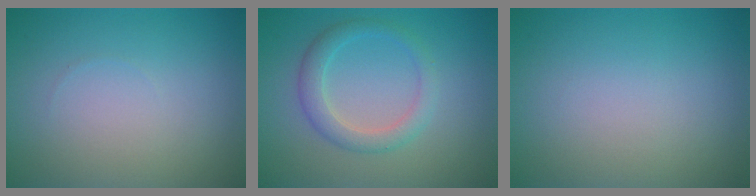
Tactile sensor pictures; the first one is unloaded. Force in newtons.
{"total": 2.7, "press": 2.7, "slide": 0.2}
{"total": 0.0}